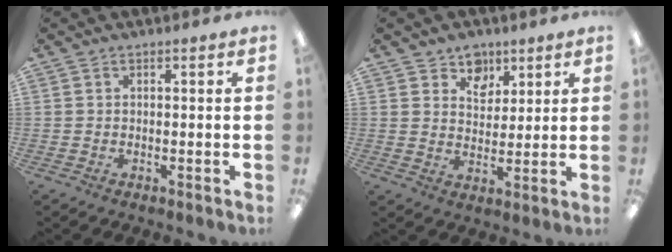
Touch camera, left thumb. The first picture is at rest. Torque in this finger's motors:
{"motor_torque": [-0.14, 0.12, -0.51, 0.06, 0.04]}